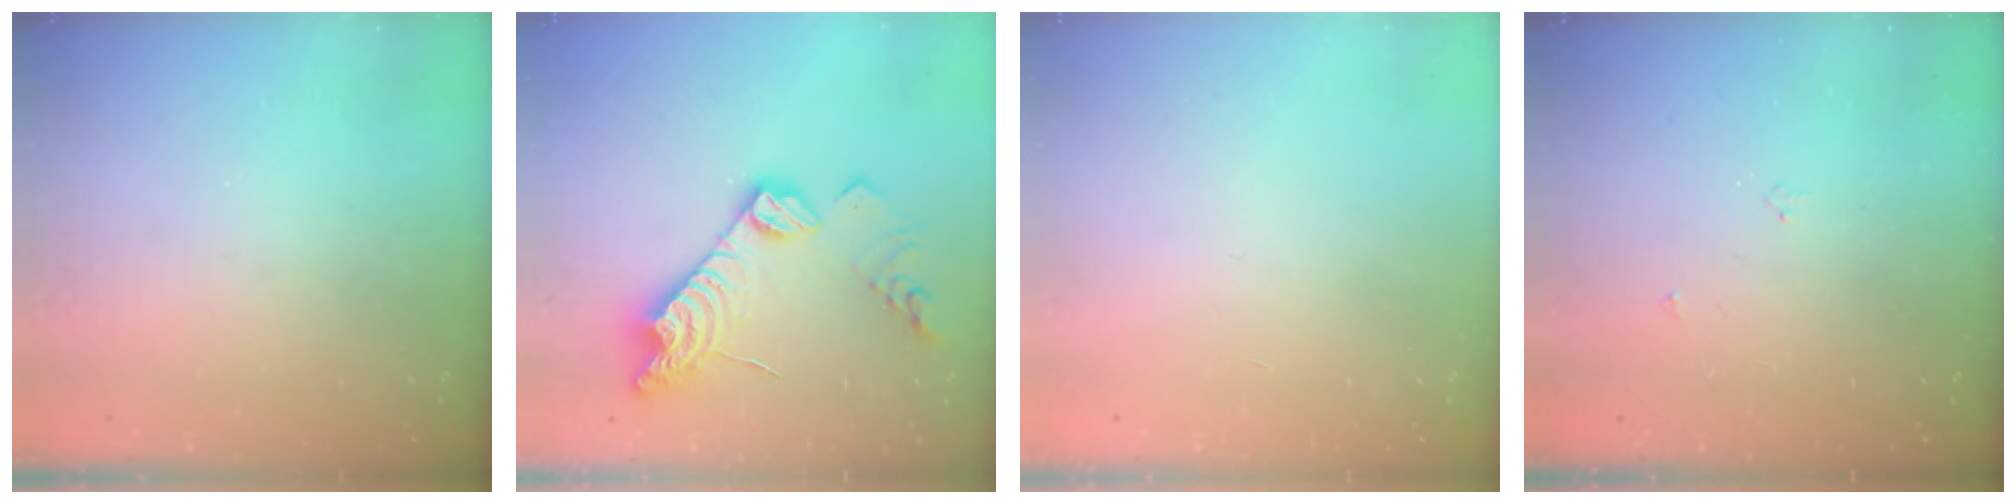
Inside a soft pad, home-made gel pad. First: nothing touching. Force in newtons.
{"total": 17.2, "press": 17.1, "slide": 1.2}
{"total": 0.0}
{"total": 3.0, "press": 3.0, "slide": 0.5}